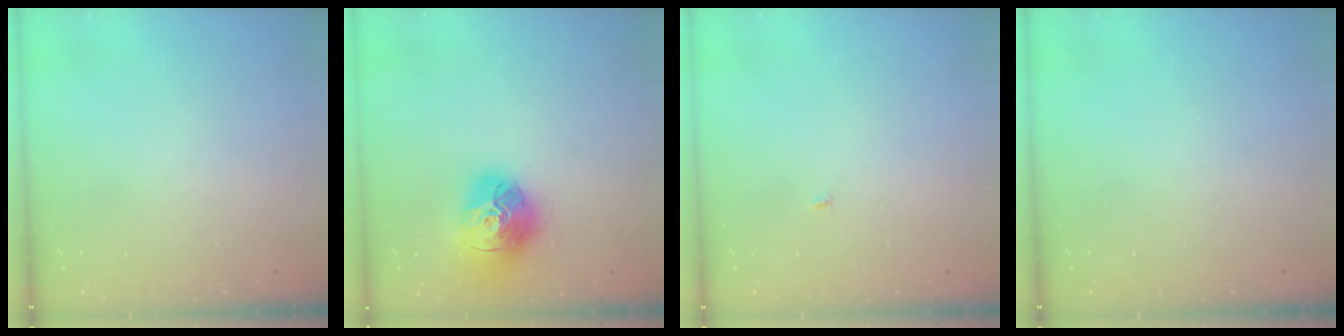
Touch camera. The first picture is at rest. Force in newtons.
{"total": 16.1, "press": 16.0, "slide": 1.6}
{"total": 1.9, "press": 1.9, "slide": 0.2}
{"total": 0.0}